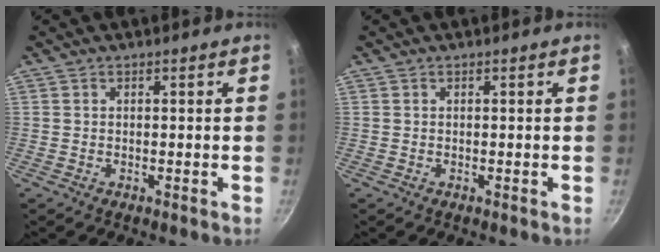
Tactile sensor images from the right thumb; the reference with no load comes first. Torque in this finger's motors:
{"motor_torque": [-0.01, 0.01, -0.24, 0.24, 0.00]}